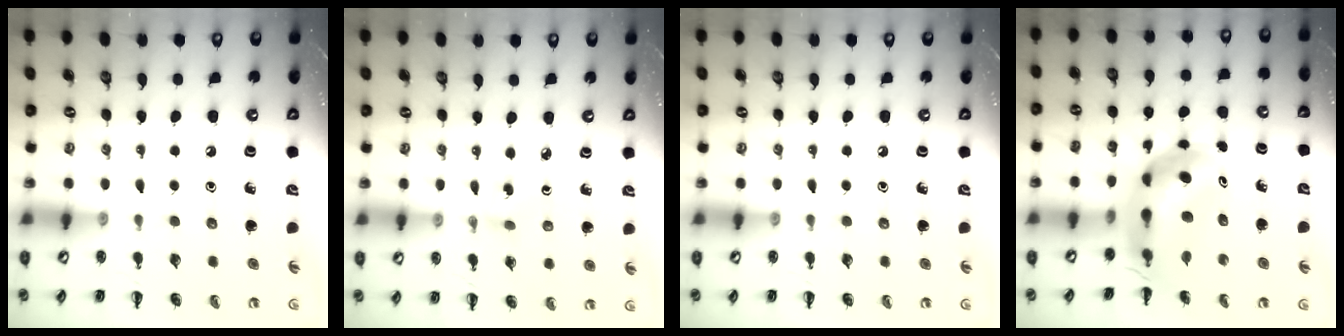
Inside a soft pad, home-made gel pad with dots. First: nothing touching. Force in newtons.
{"total": 2.1, "press": 1.9, "slide": 0.9}
{"total": 0.0}
{"total": 7.6, "press": 7.2, "slide": 2.5}